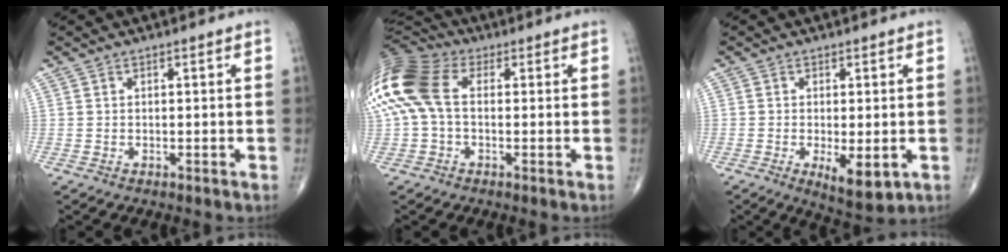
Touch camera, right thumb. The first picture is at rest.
{"total": 14.9, "force": [1.6, 9.5, 11.4], "torque": [-0.271, 0.031, 0.020]}
{"total": 6.8, "force": [-1.8, 2.7, 6.0], "torque": [-0.091, -0.018, -0.022]}